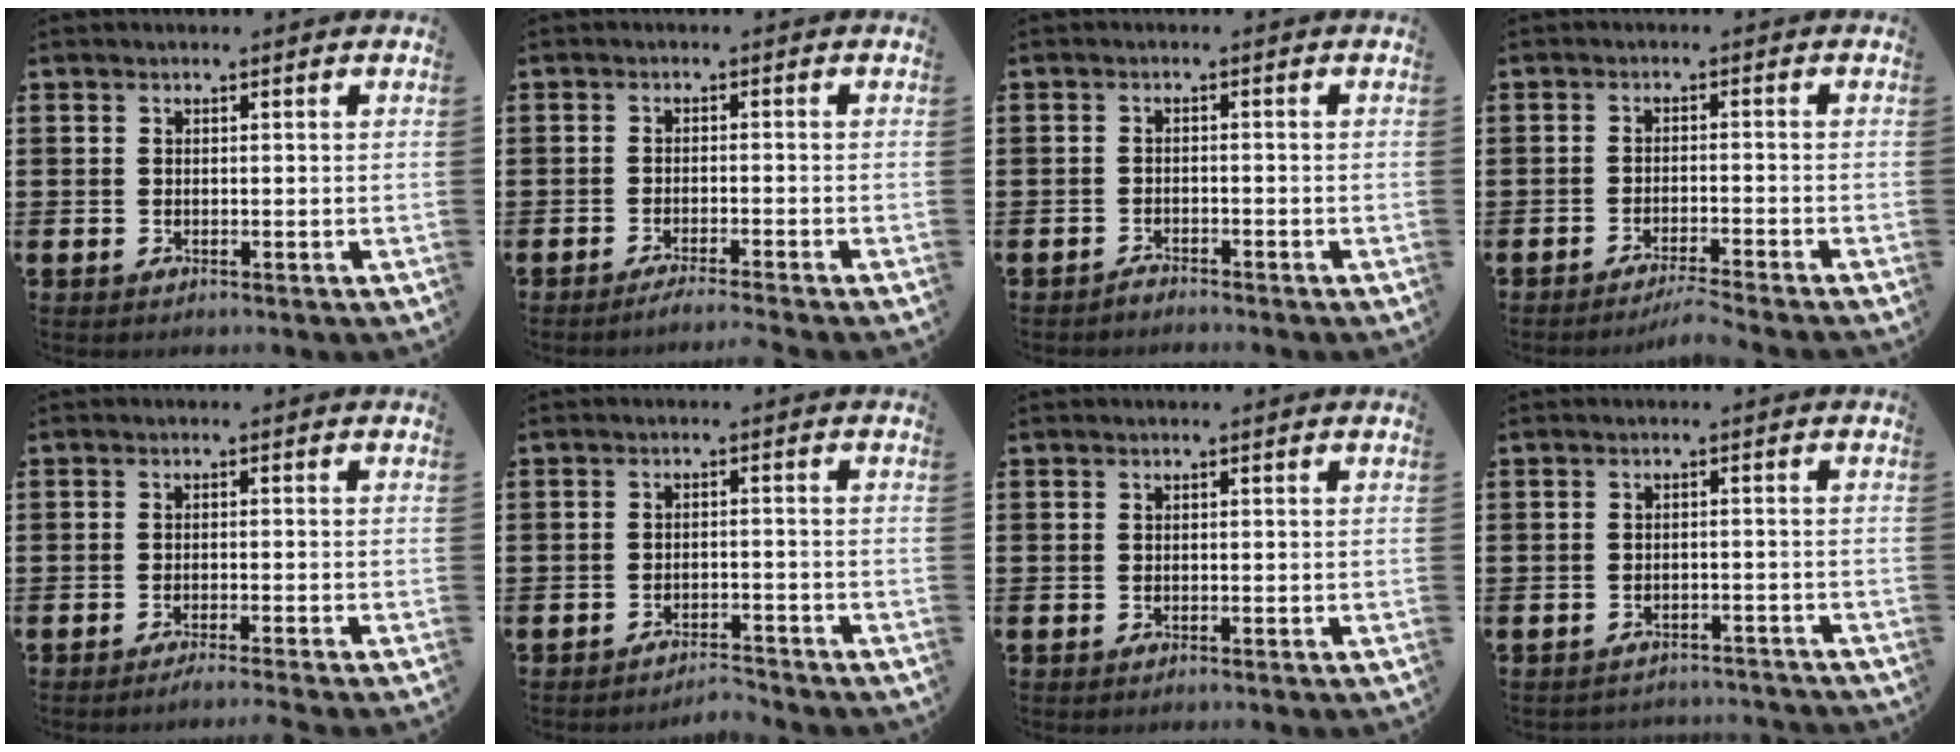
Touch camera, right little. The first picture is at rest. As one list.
[{"total": 1.5, "force": [-1.2, -0.2, 0.8], "torque": [-0.013, 0.000, -0.023]}, {"total": 1.3, "force": [-1.3, 0.0, -0.1], "torque": [0.000, 0.002, -0.027]}, {"total": 2.5, "force": [-2.3, -0.4, 0.9], "torque": [-0.013, 0.002, -0.044]}, {"total": 1.3, "force": [-1.1, -0.2, 0.6], "torque": [-0.009, 0.000, -0.022]}, {"total": 2.3, "force": [-2.3, 0.0, -0.1], "torque": [-0.004, 0.004, -0.050]}, {"total": 0.0}, {"total": 1.7, "force": [-1.7, 0.0, -0.1], "torque": [-0.004, 0.003, -0.038]}]